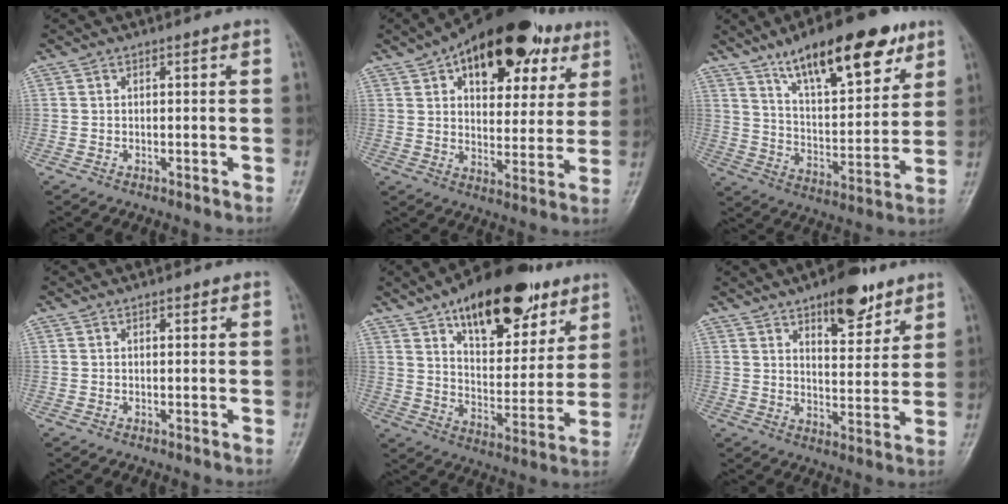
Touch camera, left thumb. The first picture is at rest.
{"total": 22.9, "force": [11.7, 12.3, 15.4], "torque": [-0.177, -0.007, 0.171]}
{"total": 20.2, "force": [12.4, 7.2, 14.2], "torque": [-0.182, -0.050, 0.208]}
{"total": 0.8, "force": [0.5, 0.4, 0.4], "torque": [-0.003, -0.002, 0.006]}
{"total": 22.9, "force": [13.4, 10.9, 15.1], "torque": [-0.183, -0.043, 0.214]}
{"total": 11.4, "force": [7.4, 4.7, 7.3], "torque": [-0.076, -0.043, 0.111]}